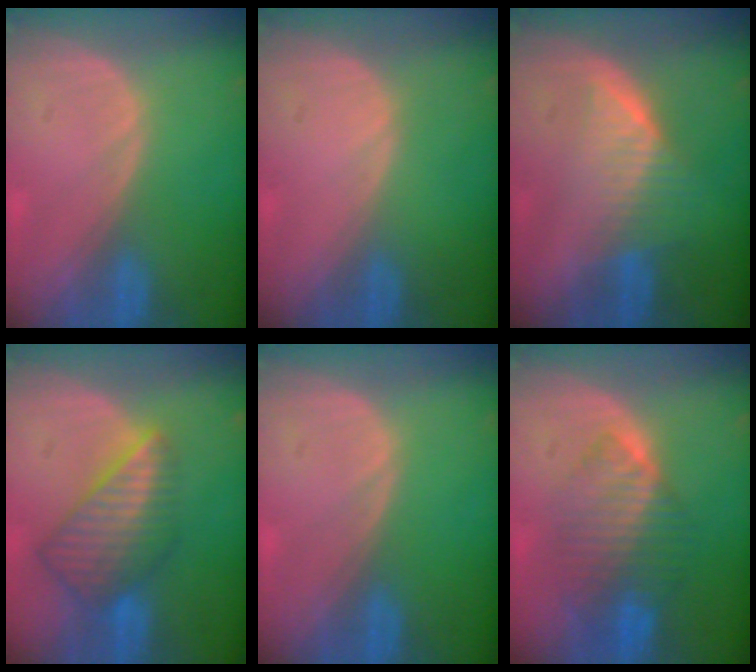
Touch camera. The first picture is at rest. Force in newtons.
{"total": 0.0}
{"total": 6.5, "press": 5.8, "slide": 2.9}
{"total": 8.5, "press": 7.4, "slide": 4.2}
{"total": 0.0}
{"total": 7.8, "press": 7.4, "slide": 2.3}